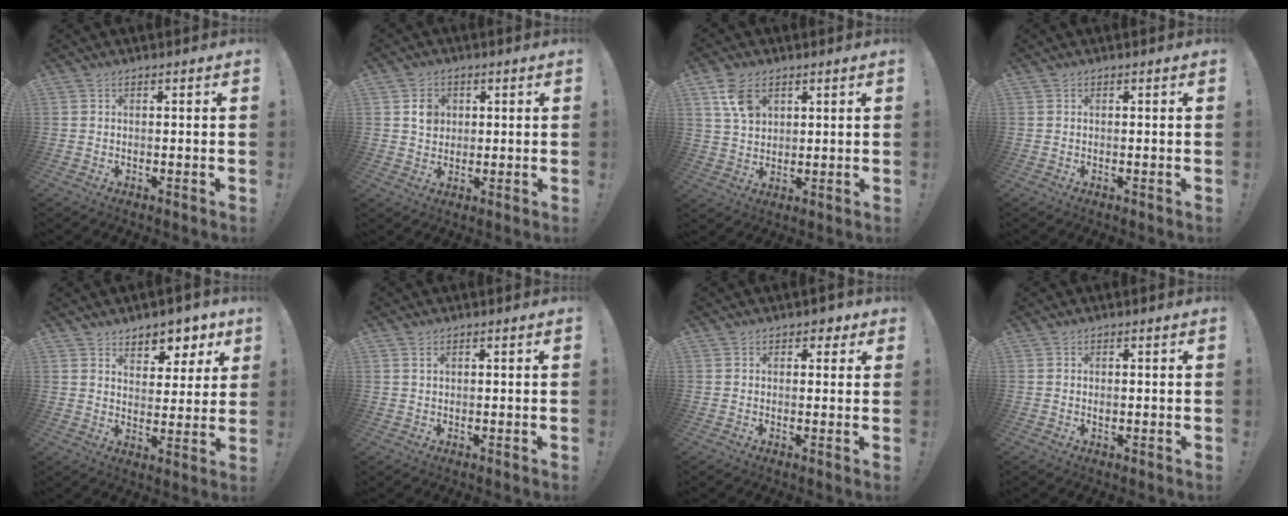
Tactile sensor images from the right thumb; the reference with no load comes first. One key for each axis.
{"total": 5.0, "fx": 1.2, "fy": 4.5, "fz": 1.9, "tx": -0.015, "ty": 0.000, "tz": 0.019}
{"total": 8.0, "fx": 3.9, "fy": 5.4, "fz": 4.4, "tx": -0.064, "ty": -0.011, "tz": 0.075}
{"total": 0.0}
{"total": 7.2, "fx": 5.5, "fy": 4.4, "fz": 1.6, "tx": -0.002, "ty": -0.055, "tz": 0.101}
{"total": 1.1, "fx": 0.7, "fy": 0.5, "fz": 0.8, "tx": -0.009, "ty": -0.002, "tz": 0.011}
{"total": 2.9, "fx": 1.4, "fy": 2.2, "fz": 1.2, "tx": 0.001, "ty": -0.004, "tz": 0.021}
{"total": 0.6, "fx": 0.1, "fy": 0.5, "fz": 0.3, "tx": -0.003, "ty": 0.000, "tz": 0.001}